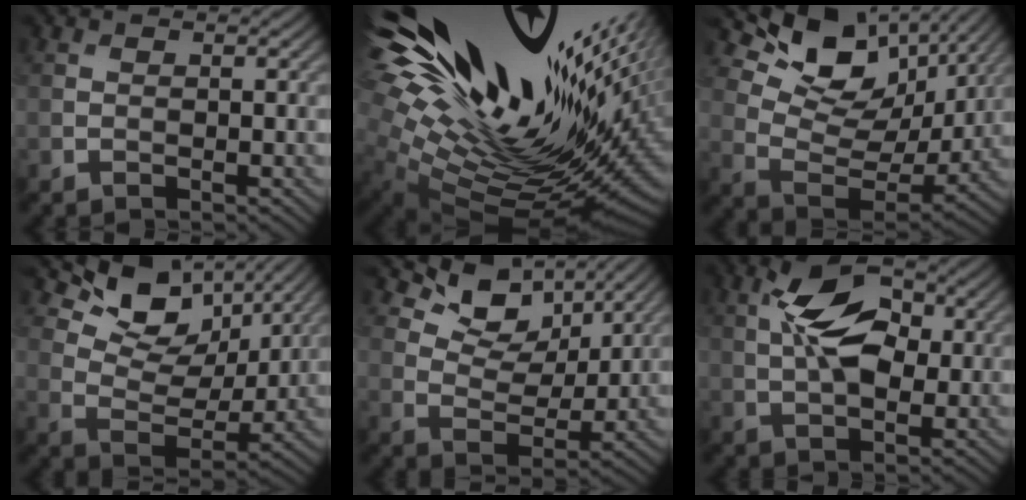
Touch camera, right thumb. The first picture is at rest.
{"total": 20.1, "force": [6.8, 8.2, 17.0], "torque": [-0.297, 0.003, 0.136]}
{"total": 13.3, "force": [7.0, 7.4, 8.6], "torque": [-0.173, -0.002, 0.127]}
{"total": 11.0, "force": [6.4, 6.2, 6.4], "torque": [-0.129, -0.008, 0.116]}
{"total": 8.9, "force": [5.5, 5.0, 5.0], "torque": [-0.093, -0.012, 0.094]}
{"total": 8.0, "force": [1.4, 4.1, 6.8], "torque": [-0.125, 0.012, 0.016]}